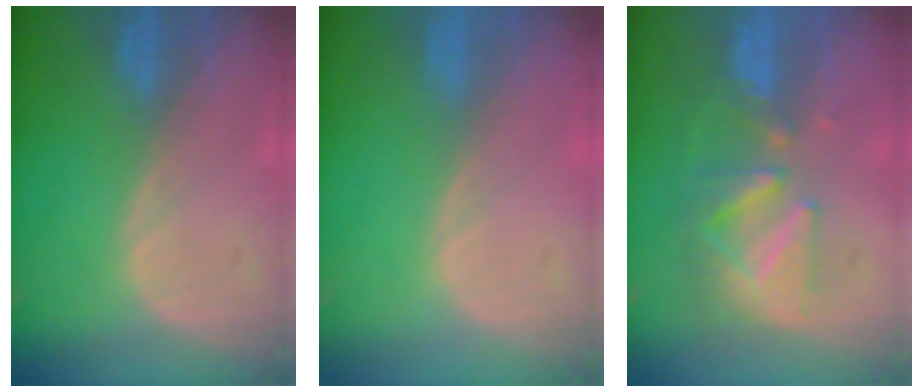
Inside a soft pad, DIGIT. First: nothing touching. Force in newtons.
{"total": 0.0}
{"total": 8.5, "press": 7.8, "slide": 3.4}